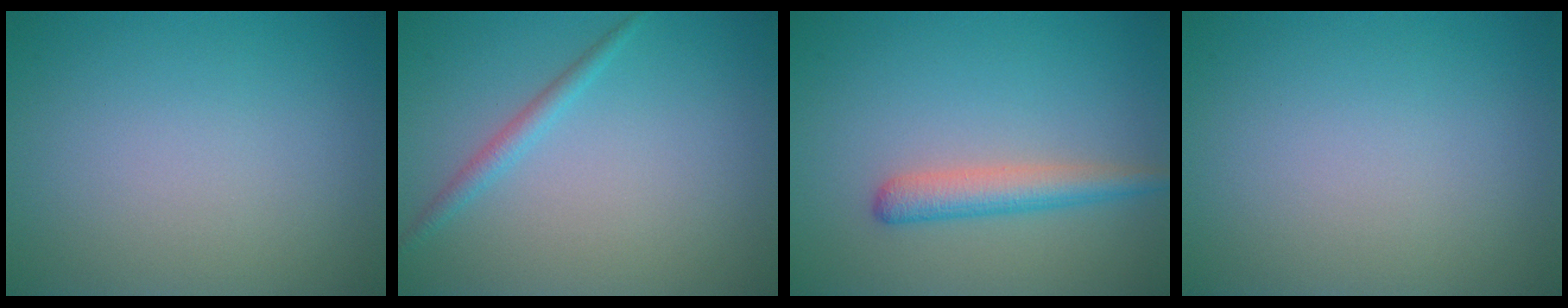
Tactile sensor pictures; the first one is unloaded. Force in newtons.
{"total": 1.4, "press": 1.4, "slide": 0.0}
{"total": 2.9, "press": 2.9, "slide": 0.1}
{"total": 0.0}